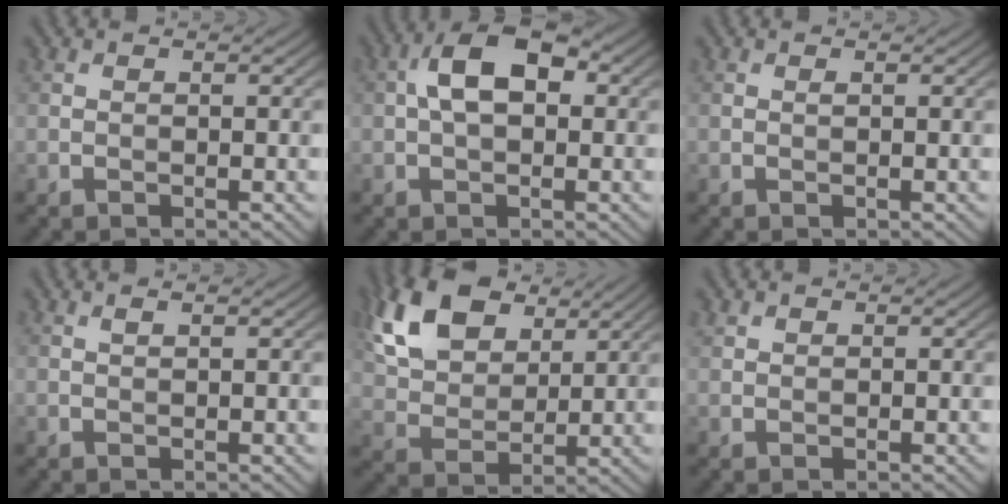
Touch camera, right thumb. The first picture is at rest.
{"total": 6.7, "force": [0.9, 3.7, 5.5], "torque": [-0.100, 0.014, 0.010]}
{"total": 0.0}
{"total": 0.8, "force": [0.5, 0.0, 0.6], "torque": [-0.017, 0.004, 0.010]}
{"total": 13.3, "force": [7.1, 7.9, 8.0], "torque": [-0.201, 0.026, 0.128]}
{"total": 0.9, "force": [0.8, 0.5, 0.2], "torque": [-0.007, 0.000, 0.018]}